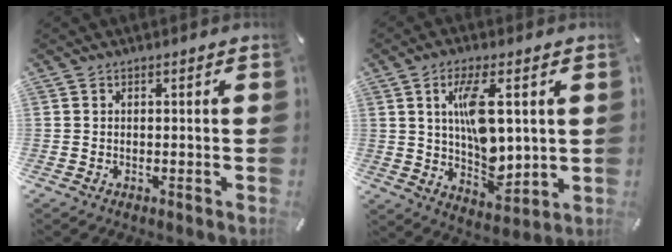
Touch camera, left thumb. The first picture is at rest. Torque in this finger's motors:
{"motor_torque": [0.50, 0.47, 0.31, 0.14, 0.17]}